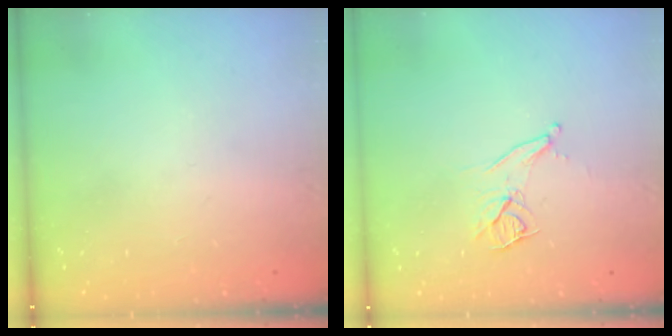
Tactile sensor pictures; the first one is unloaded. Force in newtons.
{"total": 8.5, "press": 7.8, "slide": 3.3}